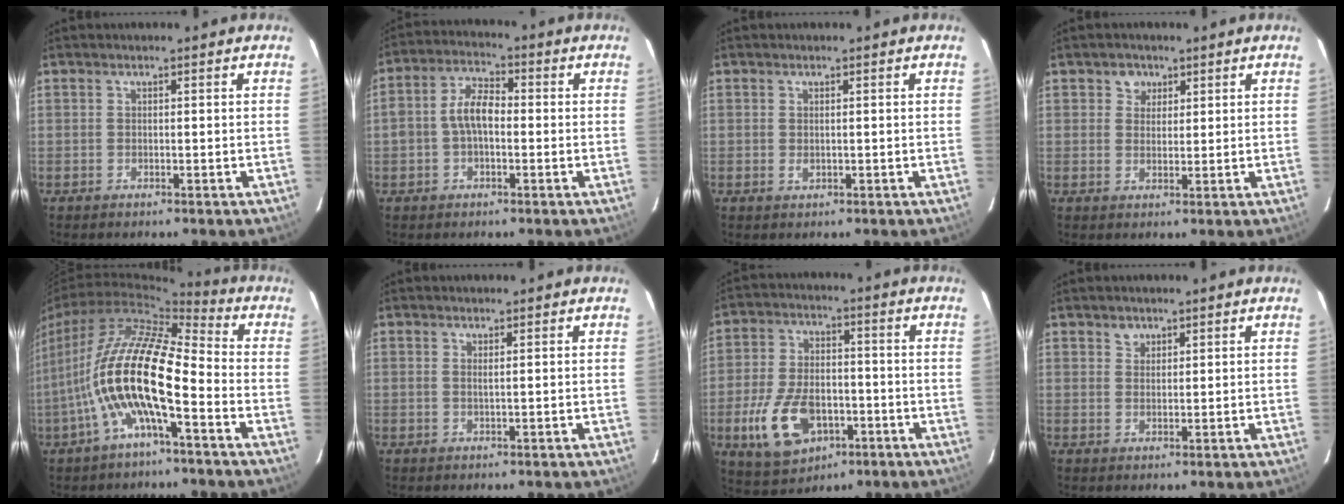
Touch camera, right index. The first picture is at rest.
{"total": 6.2, "force": [-0.8, 3.6, 5.0], "torque": [-0.100, 0.020, -0.015]}
{"total": 0.9, "force": [0.0, 0.6, 0.7], "torque": [-0.014, 0.001, 0.001]}
{"total": 3.0, "force": [1.4, 2.6, 0.3], "torque": [0.006, 0.010, 0.021]}
{"total": 15.8, "force": [-5.1, 4.2, 14.4], "torque": [-0.272, -0.003, -0.104]}
{"total": 0.7, "force": [0.3, -0.2, 0.6], "torque": [-0.013, -0.001, 0.005]}
{"total": 14.6, "force": [-5.3, 8.7, 10.4], "torque": [-0.232, -0.009, -0.082]}
{"total": 1.9, "force": [1.2, 1.4, 0.2], "torque": [0.004, 0.006, 0.021]}